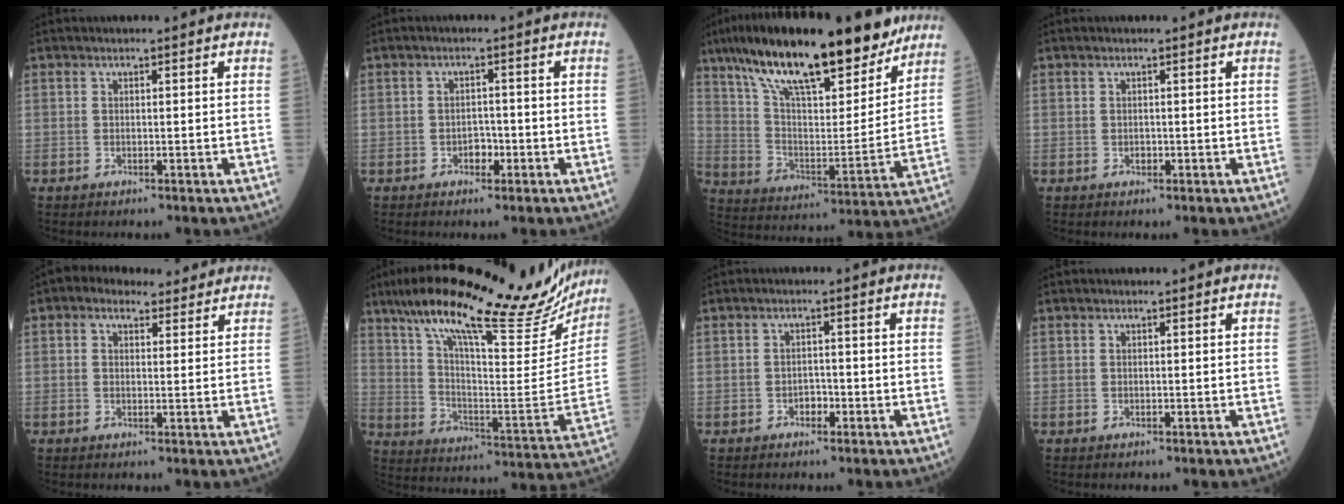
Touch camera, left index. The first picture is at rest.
{"total": 2.0, "force": [-1.0, 1.3, 1.2], "torque": [-0.011, 0.006, -0.017]}
{"total": 24.3, "force": [18.0, 5.9, 15.2], "torque": [-0.250, 0.023, 0.293]}
{"total": 0.5, "force": [-0.1, 0.4, 0.3], "torque": [-0.002, 0.002, -0.004]}
{"total": 5.2, "force": [3.7, 3.0, 2.0], "torque": [-0.033, 0.030, 0.059]}
{"total": 30.7, "force": [24.7, 6.5, 17.0], "torque": [-0.271, -0.012, 0.336]}
{"total": 1.5, "force": [-0.9, 1.0, 0.8], "torque": [-0.005, 0.006, -0.015]}
{"total": 0.0}